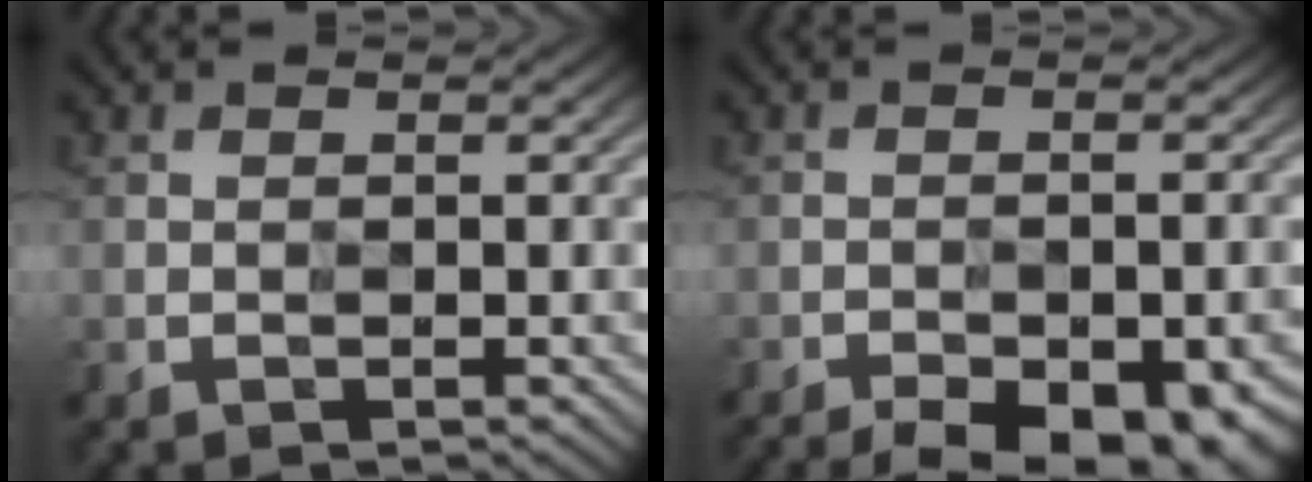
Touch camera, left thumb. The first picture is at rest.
{"total": 10.7, "force": [-8.4, 3.7, 5.5], "torque": [-0.075, -0.028, -0.108]}